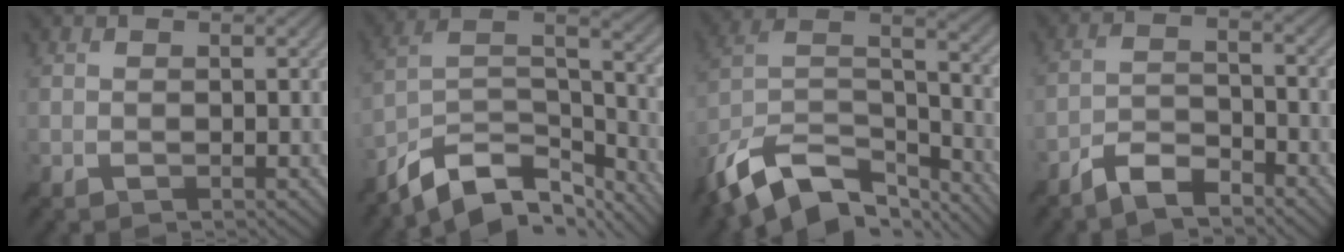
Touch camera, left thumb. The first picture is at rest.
{"total": 12.6, "force": [-9.5, 5.2, 6.4], "torque": [-0.136, 0.002, -0.170]}
{"total": 15.3, "force": [-10.8, 7.1, 8.2], "torque": [-0.214, -0.005, -0.186]}
{"total": 5.1, "force": [-4.2, 1.4, 2.6], "torque": [-0.053, 0.001, -0.088]}